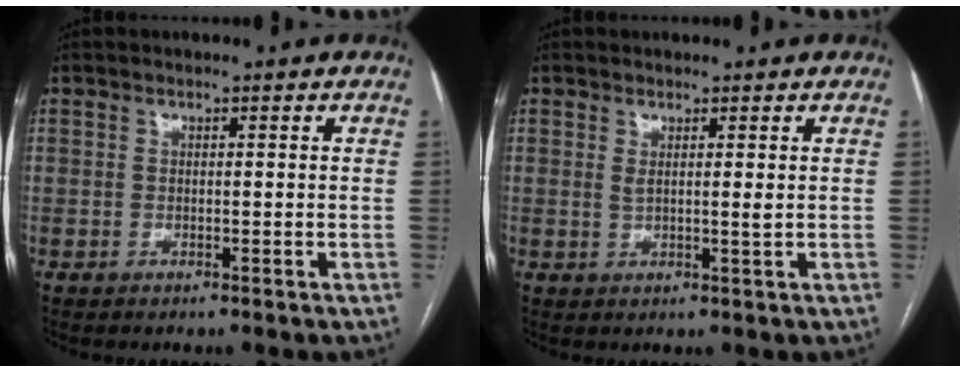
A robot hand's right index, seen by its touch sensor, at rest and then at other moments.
{"total": 0.7, "force": [0.1, 0.0, 0.7], "torque": [-0.017, -0.002, 0.002]}